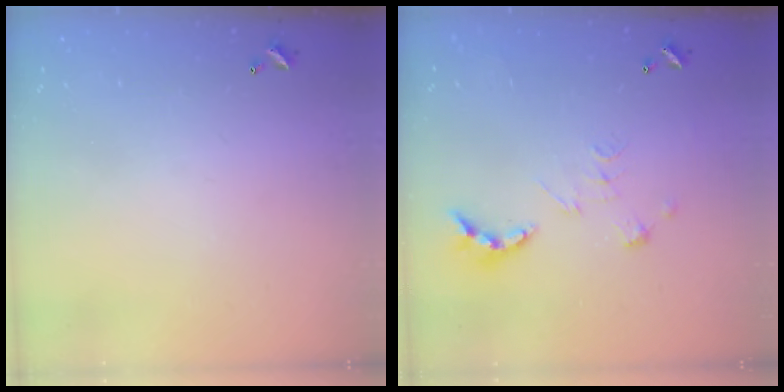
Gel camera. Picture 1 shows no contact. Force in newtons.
{"total": 2.7, "press": 2.2, "slide": 1.5}